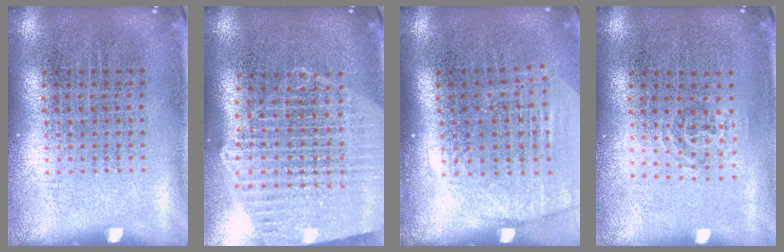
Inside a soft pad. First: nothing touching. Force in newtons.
{"total": 2.2, "press": 2.0, "slide": 1.0}
{"total": 1.8, "press": 1.6, "slide": 0.7}
{"total": 0.9, "press": 0.6, "slide": 0.7}